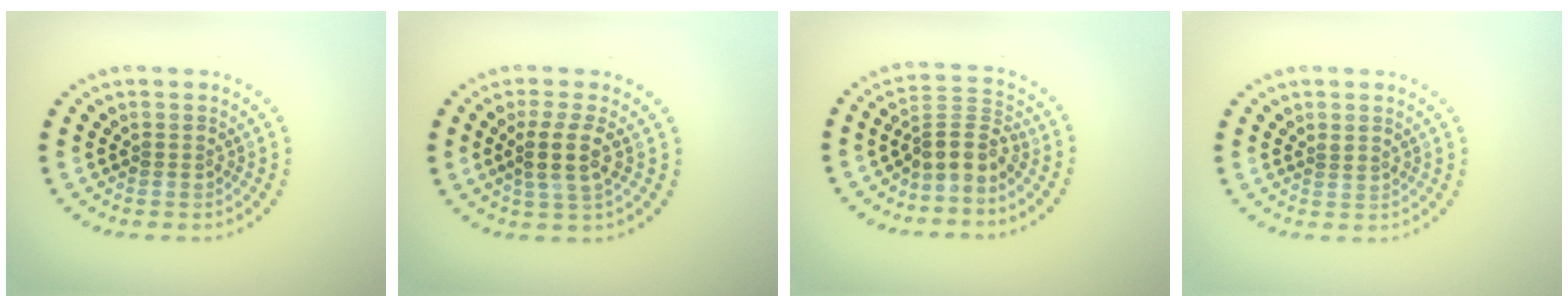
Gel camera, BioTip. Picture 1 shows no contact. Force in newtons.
{"total": 3.0, "press": 2.5, "slide": 1.5}
{"total": 3.2, "press": 2.5, "slide": 2.1}
{"total": 0.5, "press": 0.2, "slide": 0.5}